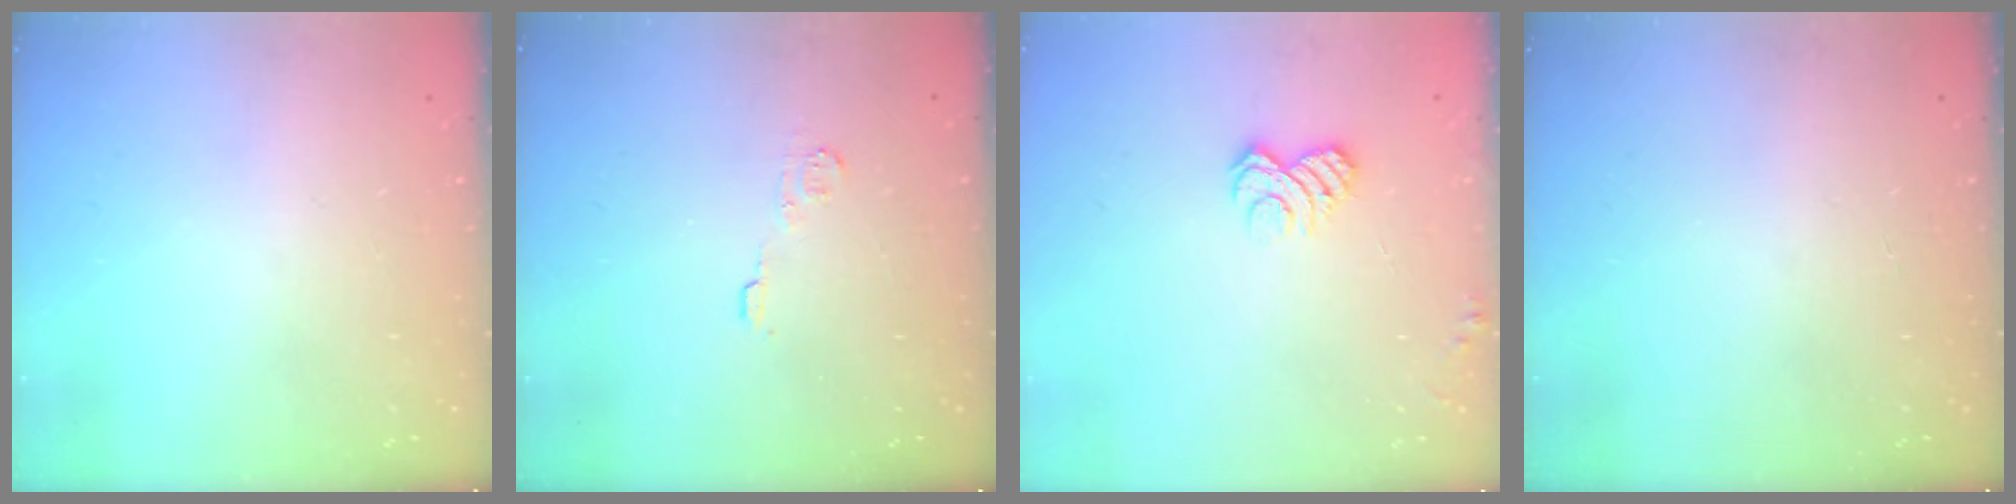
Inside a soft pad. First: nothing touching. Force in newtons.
{"total": 4.2, "press": 4.2, "slide": 0.4}
{"total": 5.1, "press": 5.0, "slide": 1.3}
{"total": 0.0}